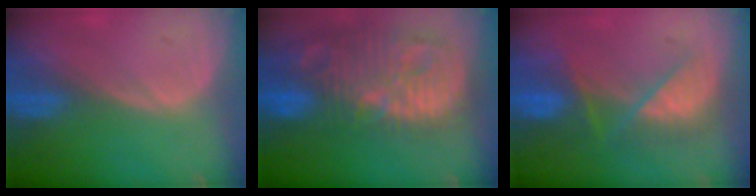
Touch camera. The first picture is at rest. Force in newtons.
{"total": 14.4, "press": 12.5, "slide": 7.2}
{"total": 7.5, "press": 7.2, "slide": 2.0}